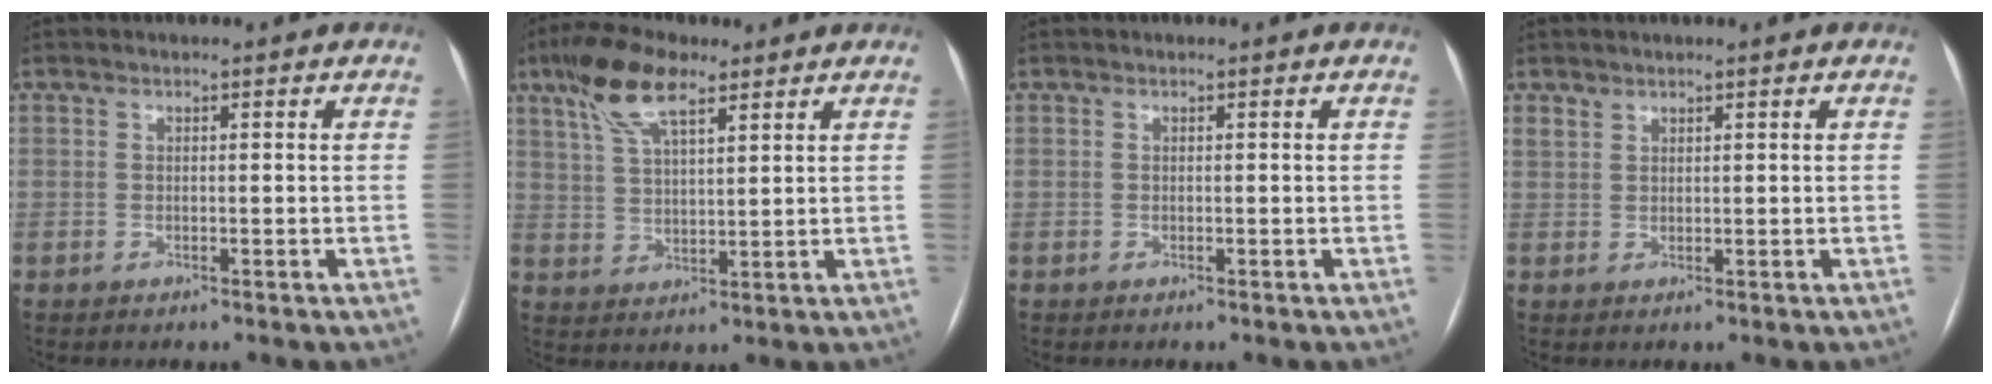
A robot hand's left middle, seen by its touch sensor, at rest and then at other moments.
{"total": 9.3, "force": [5.9, 2.7, 6.7], "torque": [-0.139, 0.022, 0.113]}
{"total": 0.0}
{"total": 1.1, "force": [1.0, 0.4, -0.1], "torque": [0.004, 0.002, 0.019]}